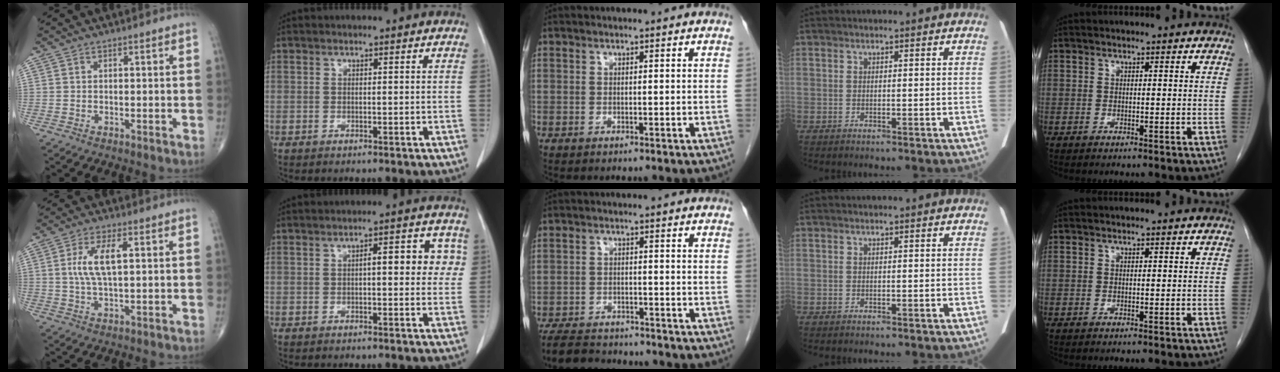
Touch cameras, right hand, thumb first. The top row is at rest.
{"thumb": {"total": 7.2, "force": [1.4, 2.5, 6.7], "torque": [-0.141, 0.002, 0.028]}, "index": {"total": 6.4, "force": [0.9, 2.3, 5.9], "torque": [-0.069, 0.023, 0.008]}, "middle": {"total": 8.0, "force": [-7.4, 2.0, 2.4], "torque": [-0.037, -0.010, -0.117]}}